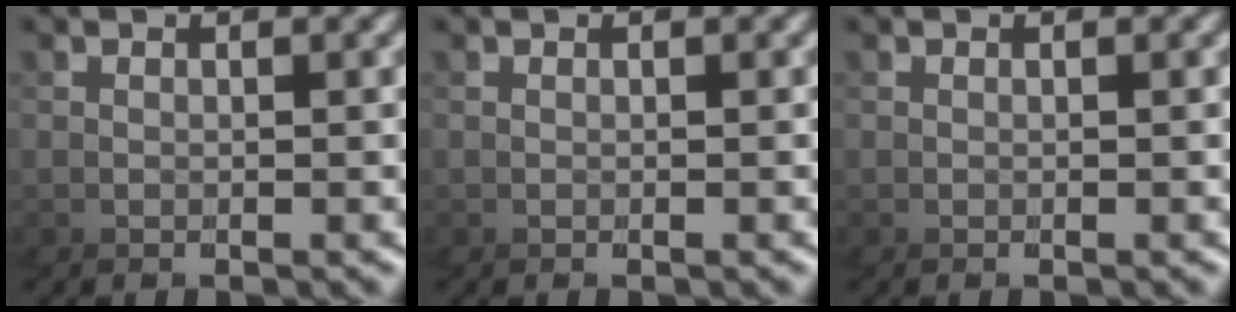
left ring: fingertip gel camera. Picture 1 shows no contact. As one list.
[{"total": 0.0}, {"total": 0.0}]